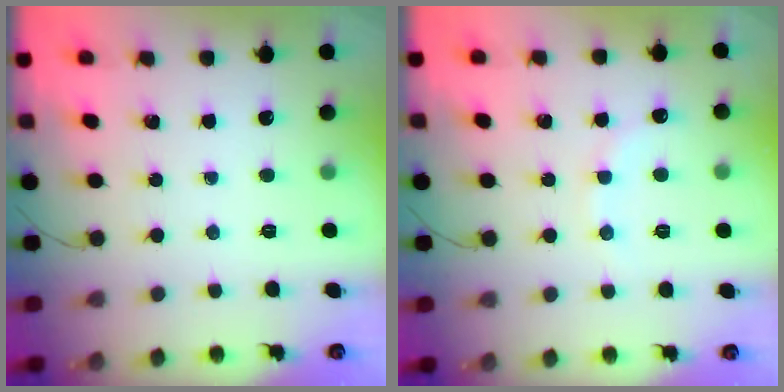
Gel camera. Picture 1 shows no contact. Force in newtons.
{"total": 6.2, "press": 6.1, "slide": 1.0}